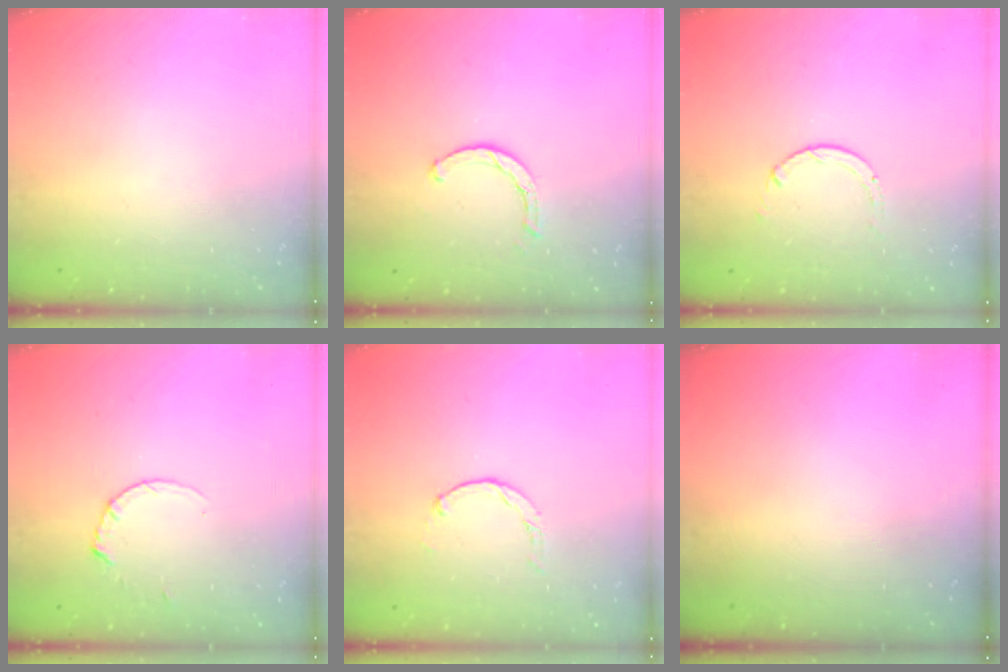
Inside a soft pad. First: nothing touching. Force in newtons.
{"total": 2.0, "press": 2.0, "slide": 0.2}
{"total": 0.9, "press": 0.9, "slide": 0.1}
{"total": 1.8, "press": 1.7, "slide": 0.2}
{"total": 0.0}
{"total": 0.0}